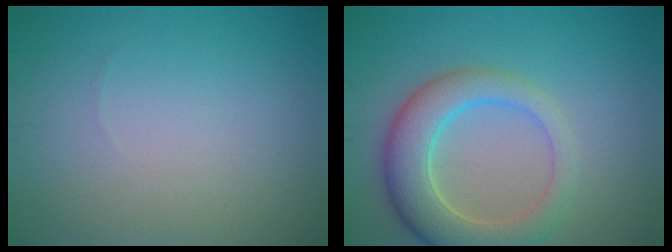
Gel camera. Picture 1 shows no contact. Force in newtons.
{"total": 6.3, "press": 6.3, "slide": 0.6}